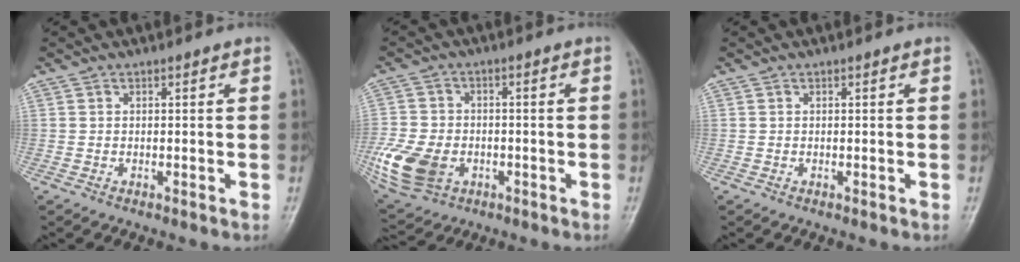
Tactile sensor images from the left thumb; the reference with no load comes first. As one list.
[{"total": 12.7, "force": [-3.7, 9.2, 7.9], "torque": [-0.168, 0.000, -0.064]}, {"total": 0.0}]